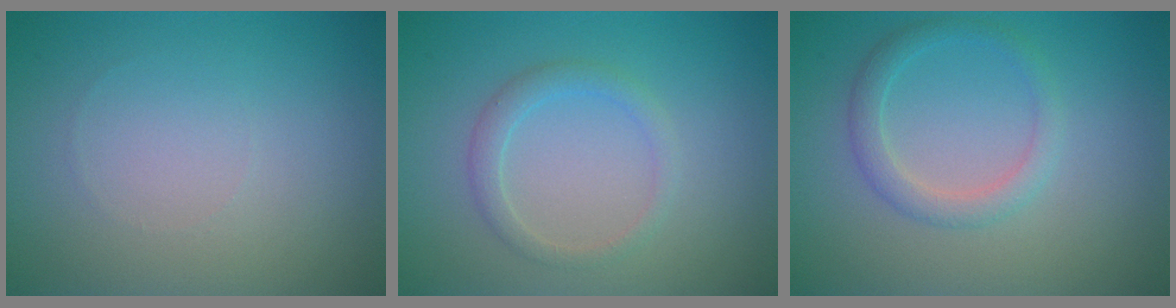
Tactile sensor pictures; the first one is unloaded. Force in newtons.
{"total": 1.9, "press": 1.9, "slide": 0.1}
{"total": 2.2, "press": 2.2, "slide": 0.1}